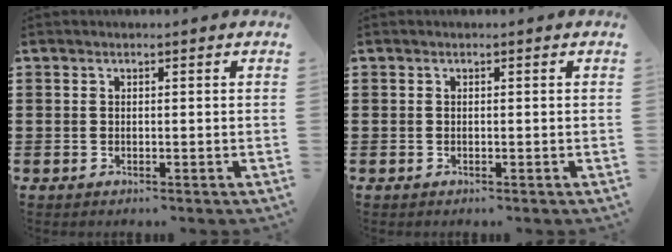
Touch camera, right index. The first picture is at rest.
{"total": 0.0}